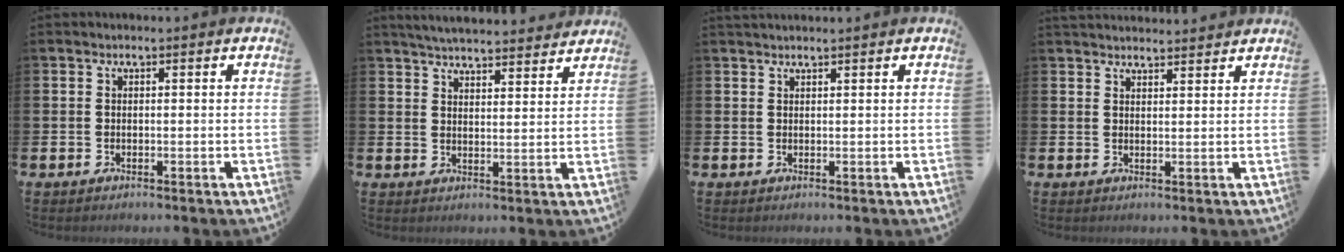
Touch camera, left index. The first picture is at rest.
{"total": 4.9, "force": [4.9, 0.4, 0.6], "torque": [-0.020, -0.029, 0.087]}
{"total": 0.7, "force": [0.6, -0.1, 0.0], "torque": [0.002, 0.000, 0.012]}
{"total": 2.4, "force": [2.3, 0.3, -0.1], "torque": [0.007, -0.015, 0.041]}